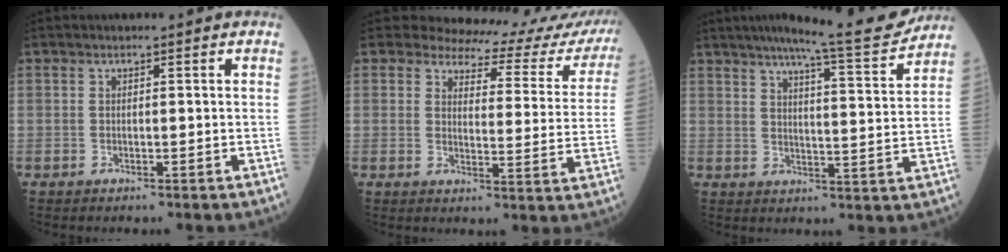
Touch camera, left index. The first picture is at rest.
{"total": 16.4, "force": [16.0, 3.1, 1.9], "torque": [0.009, -0.089, 0.153]}
{"total": 13.7, "force": [12.4, -0.3, 5.8], "torque": [-0.086, -0.021, 0.161]}